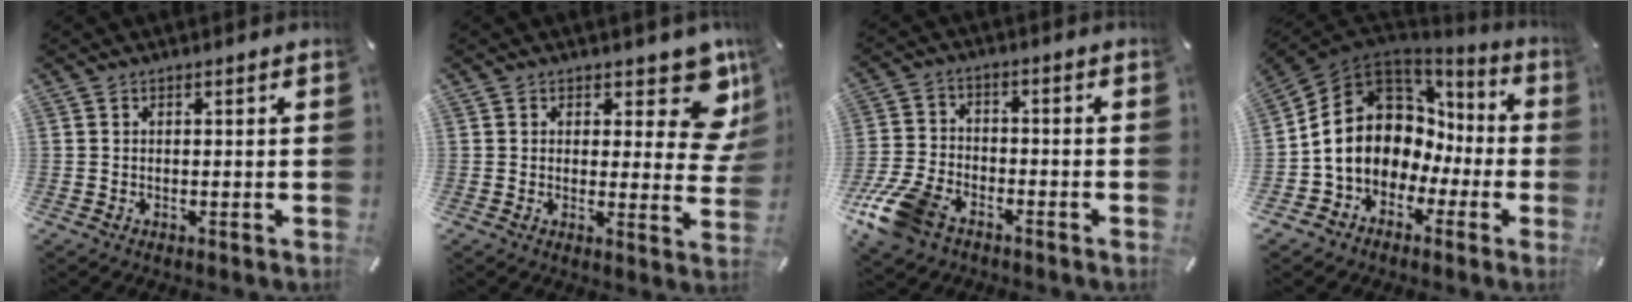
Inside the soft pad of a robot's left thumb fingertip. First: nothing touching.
{"total": 11.1, "force": [6.7, 5.0, 7.3], "torque": [-0.063, -0.056, 0.115]}
{"total": 11.4, "force": [-7.1, 6.6, 6.0], "torque": [-0.132, 0.032, -0.135]}
{"total": 14.2, "force": [0.7, 12.1, 7.5], "torque": [-0.155, -0.014, 0.011]}